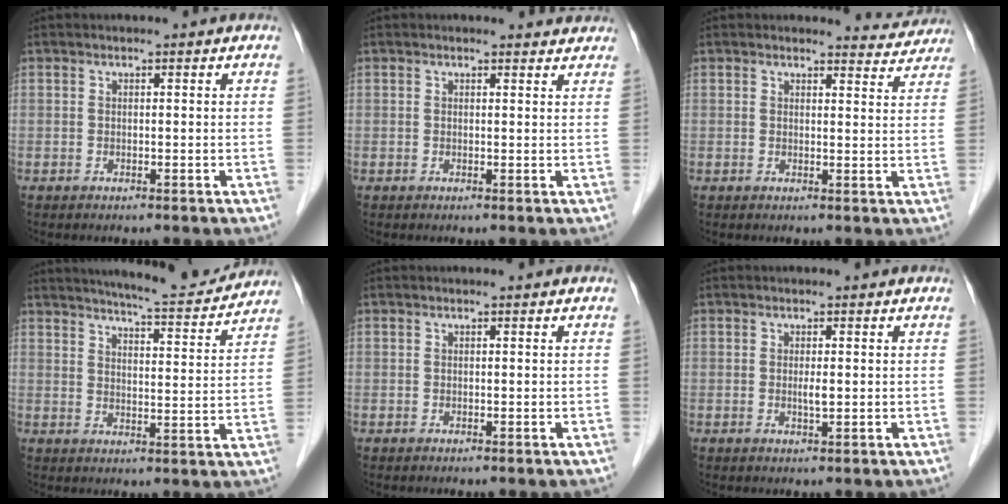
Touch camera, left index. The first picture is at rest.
{"total": 2.1, "force": [2.0, 0.5, 0.1], "torque": [-0.007, -0.004, 0.010]}
{"total": 4.2, "force": [4.1, 0.8, -0.6], "torque": [0.009, -0.018, 0.031]}
{"total": 12.5, "force": [11.9, 0.7, 4.0], "torque": [-0.060, -0.006, 0.155]}
{"total": 0.0}
{"total": 1.3, "force": [0.0, 0.1, 1.3], "torque": [-0.025, -0.002, 0.000]}